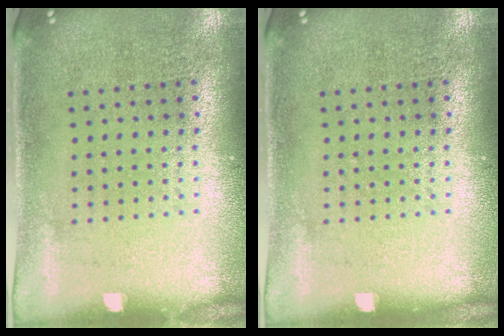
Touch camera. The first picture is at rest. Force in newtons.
{"total": 0.0}